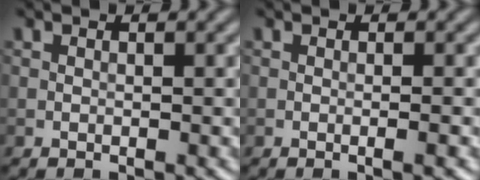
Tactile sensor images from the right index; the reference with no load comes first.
{"total": 1.2, "force": [-0.3, 0.3, 1.2], "torque": [-0.011, 0.001, -0.008]}